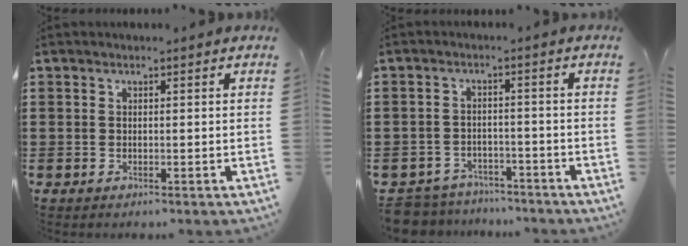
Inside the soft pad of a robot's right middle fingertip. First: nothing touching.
{"total": 4.7, "force": [-4.6, 0.9, -0.2], "torque": [-0.015, 0.005, -0.102]}